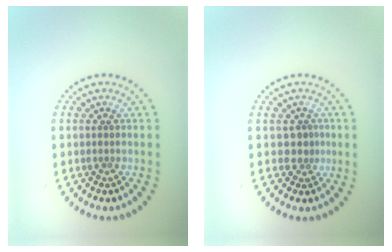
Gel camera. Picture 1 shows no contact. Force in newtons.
{"total": 1.3, "press": 0.8, "slide": 1.1}